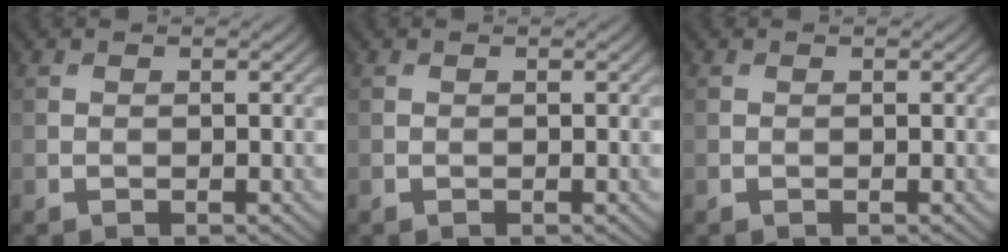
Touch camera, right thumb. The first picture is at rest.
{"total": 0.0}
{"total": 0.0}